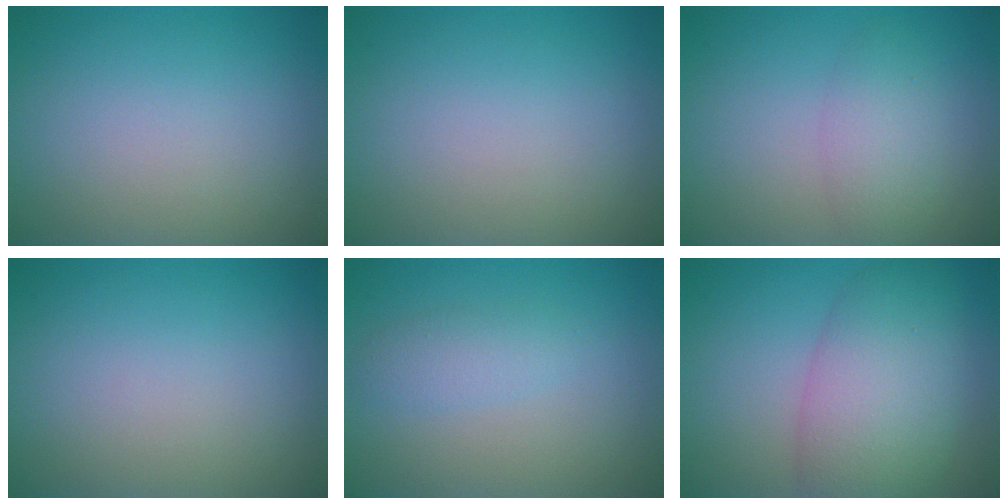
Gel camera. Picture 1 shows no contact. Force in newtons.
{"total": 0.0}
{"total": 2.7, "press": 2.7, "slide": 0.1}
{"total": 0.0}
{"total": 2.0, "press": 2.0, "slide": 0.1}
{"total": 7.6, "press": 7.6, "slide": 0.3}